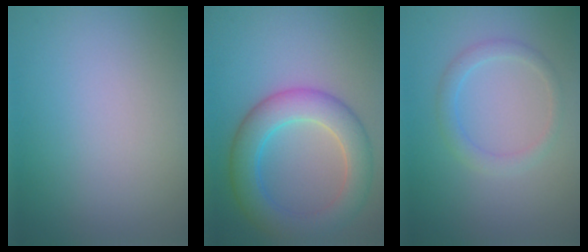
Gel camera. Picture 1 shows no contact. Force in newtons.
{"total": 6.2, "press": 6.2, "slide": 0.2}
{"total": 1.8, "press": 1.8, "slide": 0.0}